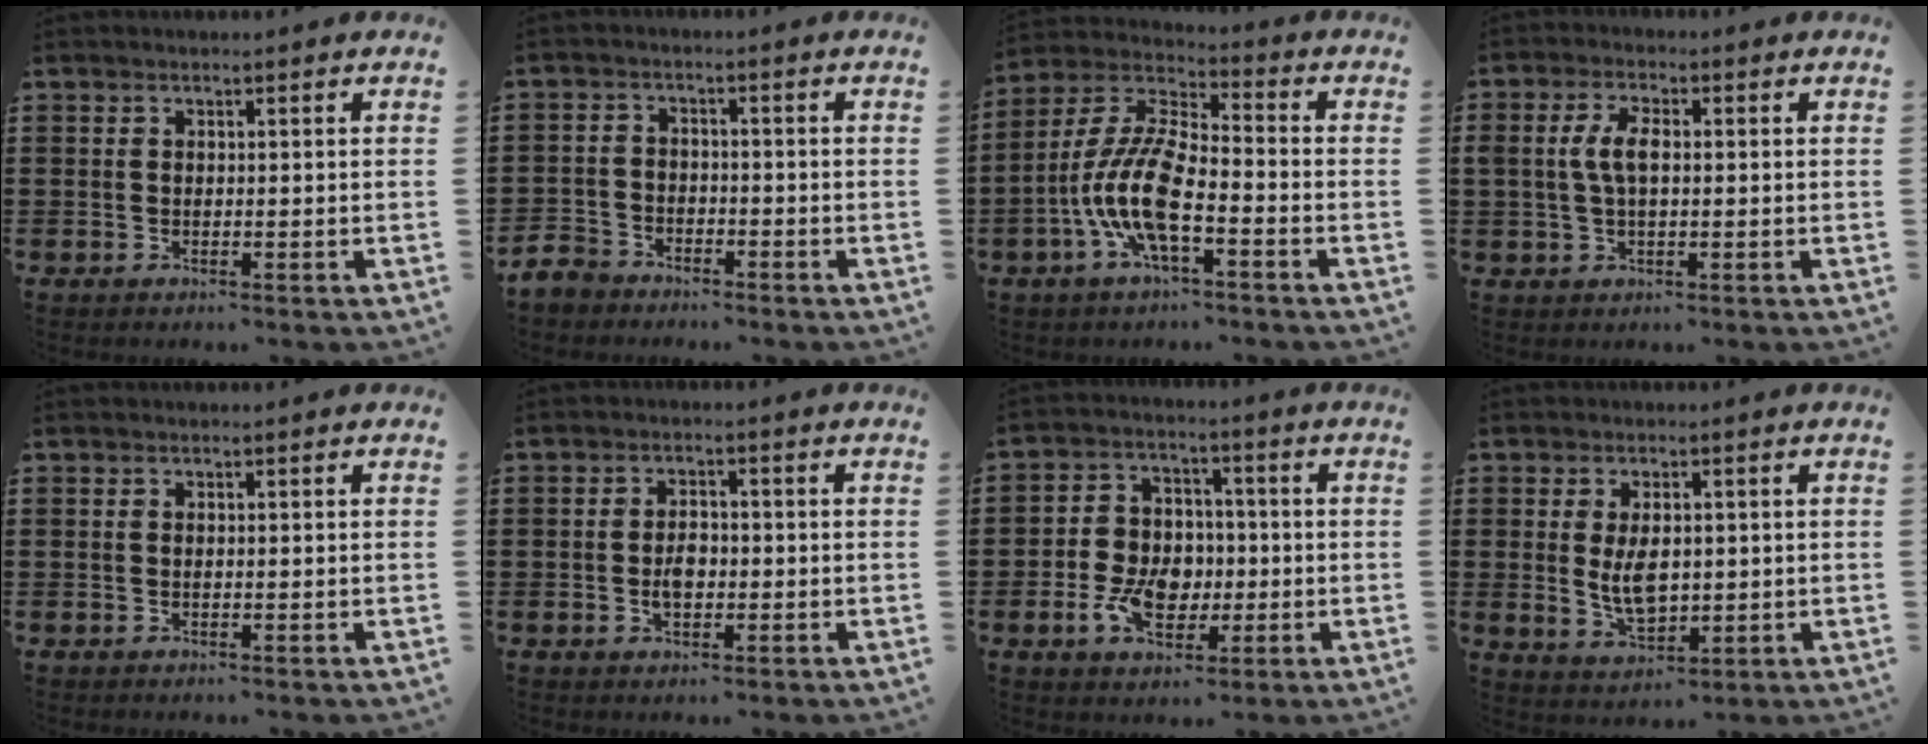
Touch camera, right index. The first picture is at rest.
{"total": 3.6, "force": [-3.3, 1.3, 0.3], "torque": [-0.026, -0.002, -0.074]}
{"total": 10.7, "force": [-4.4, 3.0, 9.3], "torque": [-0.231, -0.013, -0.092]}
{"total": 4.9, "force": [0.4, 2.3, 4.3], "torque": [-0.108, 0.002, -0.002]}
{"total": 0.0}
{"total": 2.9, "force": [-0.5, 1.8, 2.3], "torque": [-0.035, 0.001, -0.012]}
{"total": 7.7, "force": [-1.9, 5.6, 5.0], "torque": [-0.112, 0.013, -0.034]}
{"total": 6.0, "force": [0.3, 3.4, 5.0], "torque": [-0.102, 0.002, 0.001]}